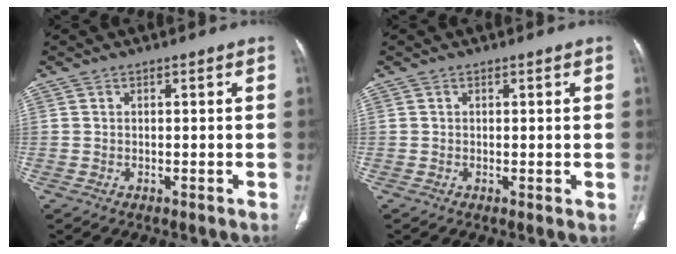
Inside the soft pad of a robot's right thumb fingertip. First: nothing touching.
{"total": 0.7, "force": [0.1, 0.2, 0.7], "torque": [-0.015, -0.005, 0.001]}